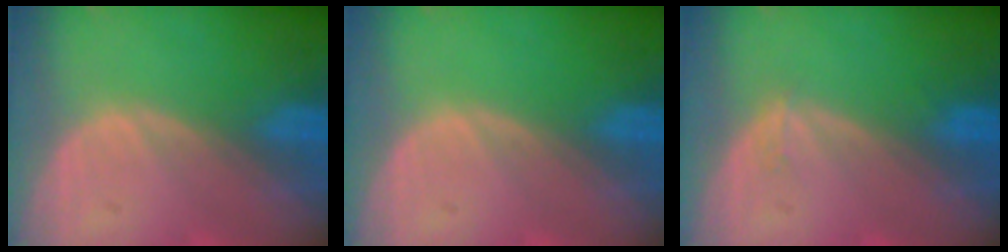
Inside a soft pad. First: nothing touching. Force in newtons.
{"total": 0.0}
{"total": 0.9, "press": 0.8, "slide": 0.2}